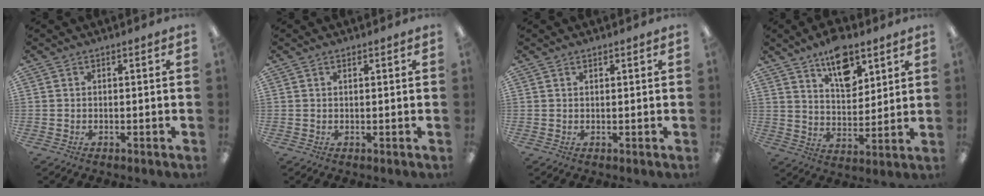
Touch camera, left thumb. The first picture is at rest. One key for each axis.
{"total": 0.5, "fx": 0.4, "fy": 0.2, "fz": 0.3, "tx": -0.006, "ty": 0.003, "tz": 0.007}
{"total": 0.7, "fx": 0.5, "fy": 0.3, "fz": 0.3, "tx": -0.007, "ty": 0.001, "tz": 0.010}
{"total": 12.1, "fx": 8.2, "fy": 6.1, "fz": 6.6, "tx": -0.096, "ty": -0.039, "tz": 0.143}